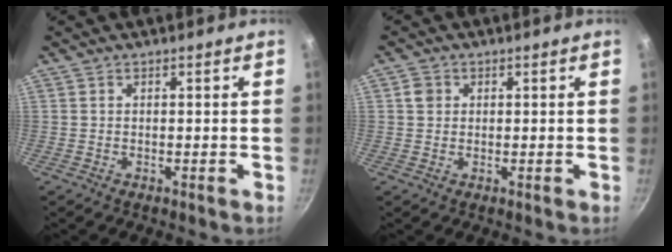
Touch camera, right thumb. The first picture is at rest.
{"total": 2.2, "force": [0.5, 2.0, 0.8], "torque": [-0.005, 0.005, 0.006]}